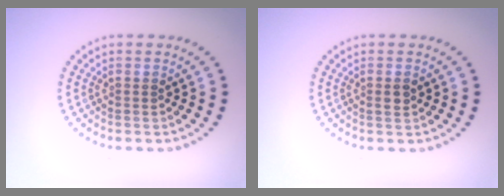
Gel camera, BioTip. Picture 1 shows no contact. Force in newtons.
{"total": 1.1, "press": 1.0, "slide": 0.3}